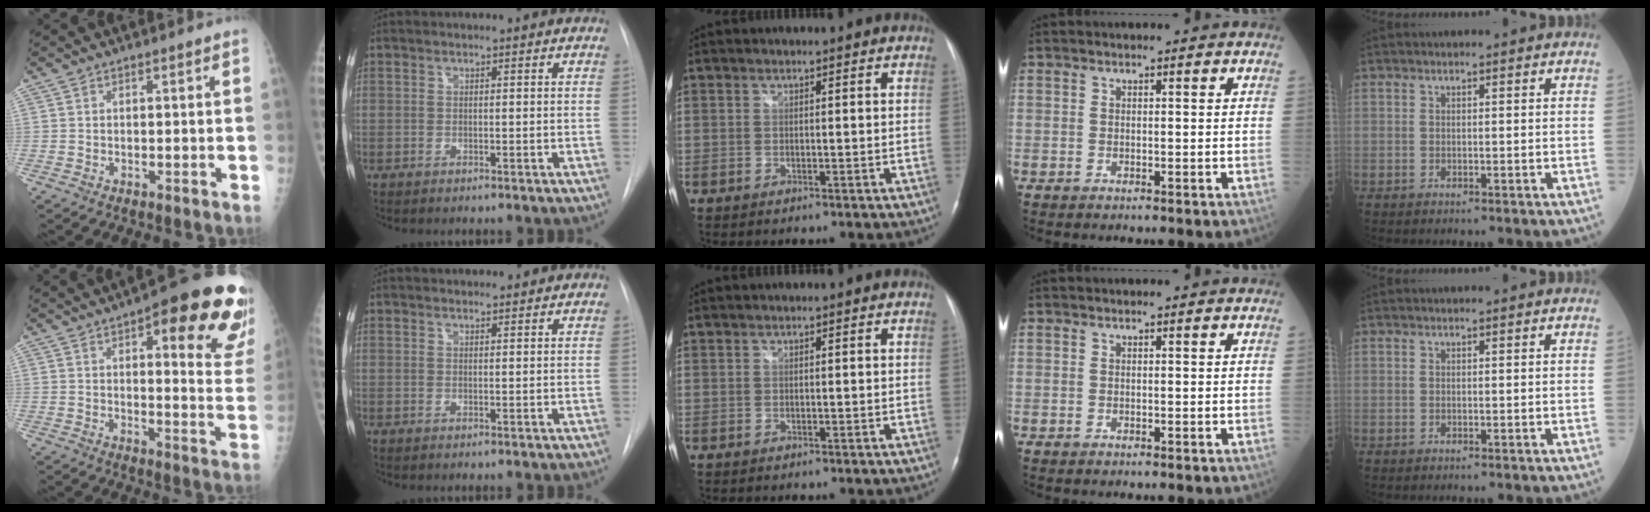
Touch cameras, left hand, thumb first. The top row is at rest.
{"thumb": {"total": 22.1, "force": [11.8, 6.4, 17.5], "torque": [-0.184, -0.039, 0.135]}, "index": {"total": 1.9, "force": [1.7, 0.5, 0.6], "torque": [-0.006, 0.013, 0.025]}}